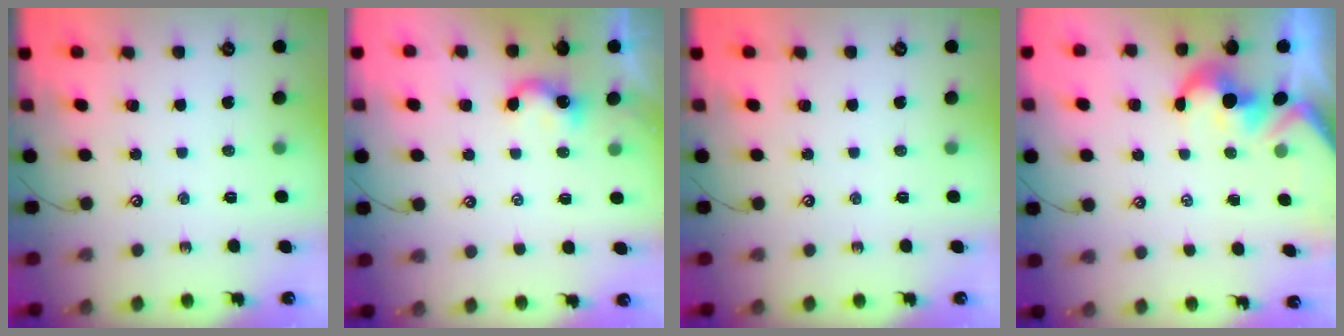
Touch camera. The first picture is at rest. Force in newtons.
{"total": 1.8, "press": 1.8, "slide": 0.3}
{"total": 0.0}
{"total": 1.6, "press": 1.3, "slide": 1.0}